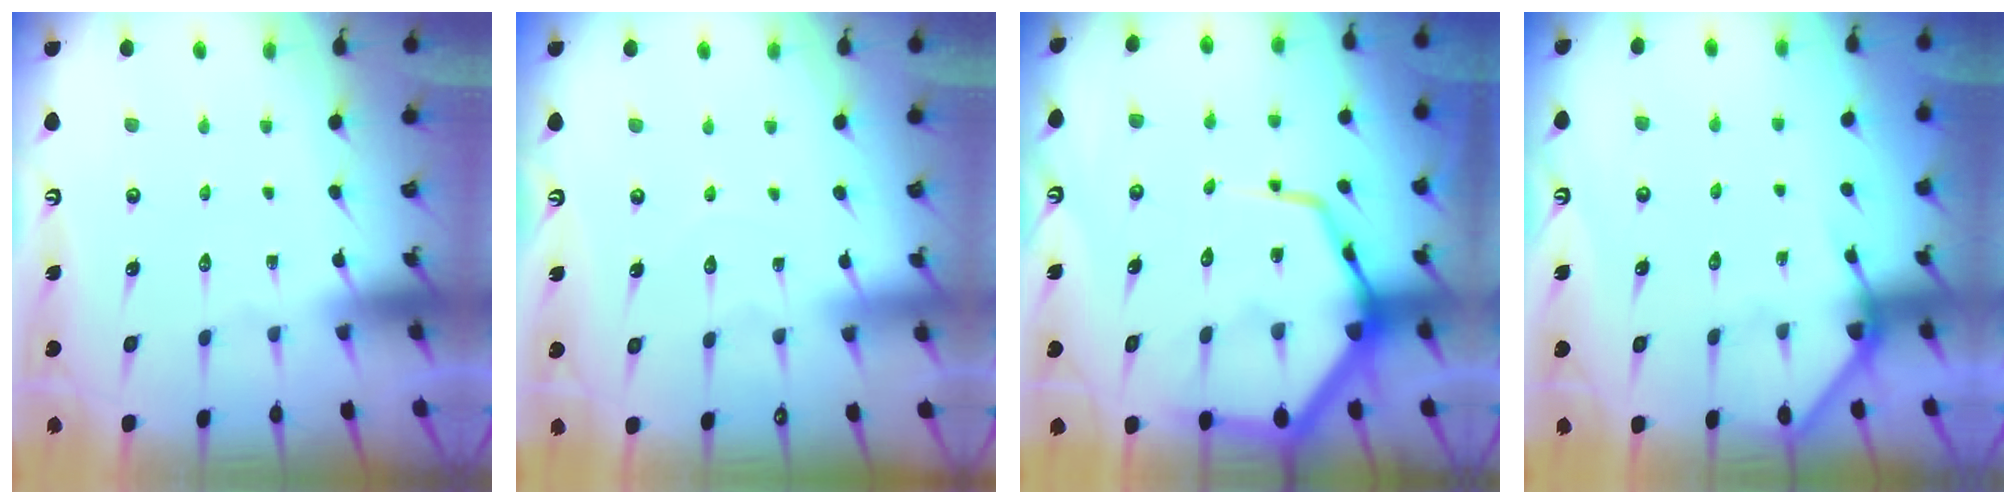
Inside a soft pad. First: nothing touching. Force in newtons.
{"total": 3.0, "press": 2.9, "slide": 0.3}
{"total": 13.2, "press": 13.1, "slide": 1.5}
{"total": 4.4, "press": 4.4, "slide": 0.4}